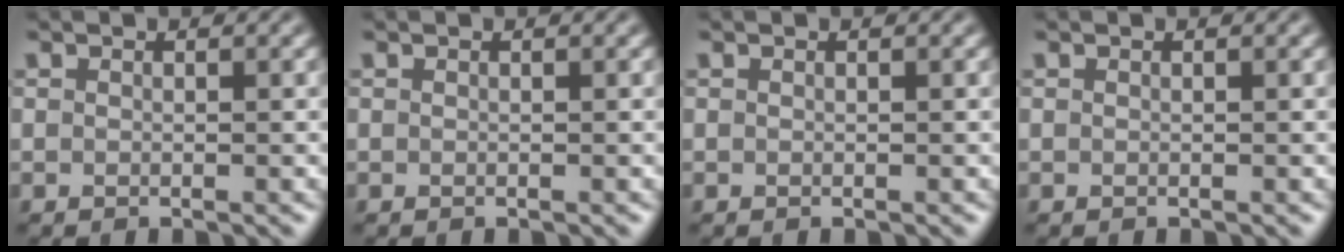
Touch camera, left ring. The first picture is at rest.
{"total": 0.0}
{"total": 0.0}
{"total": 0.0}